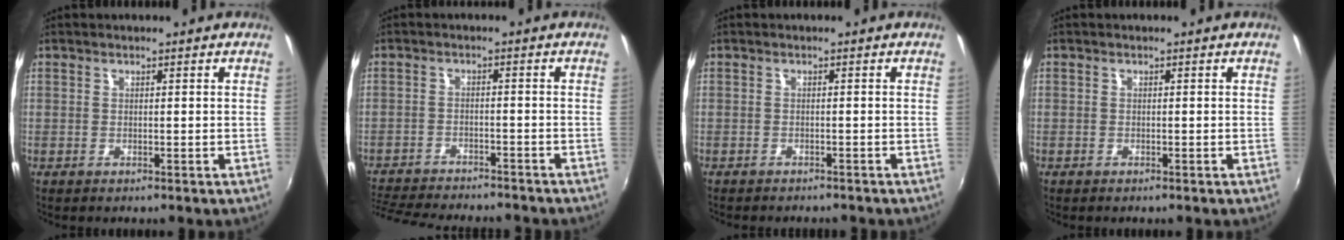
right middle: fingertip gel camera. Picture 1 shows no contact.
{"total": 14.6, "force": [-13.0, 3.1, 5.9], "torque": [-0.133, -0.019, -0.194]}
{"total": 3.3, "force": [-3.0, 0.7, 1.1], "torque": [-0.028, -0.012, -0.044]}
{"total": 0.6, "force": [-0.4, 0.4, 0.0], "torque": [-0.001, 0.002, -0.007]}